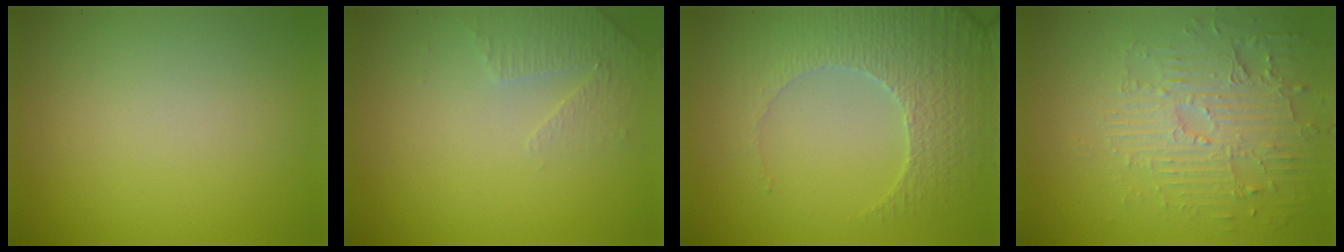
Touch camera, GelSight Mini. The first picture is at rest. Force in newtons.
{"total": 1.9, "press": 1.8, "slide": 0.5}
{"total": 4.1, "press": 4.1, "slide": 0.4}
{"total": 4.1, "press": 3.7, "slide": 1.7}